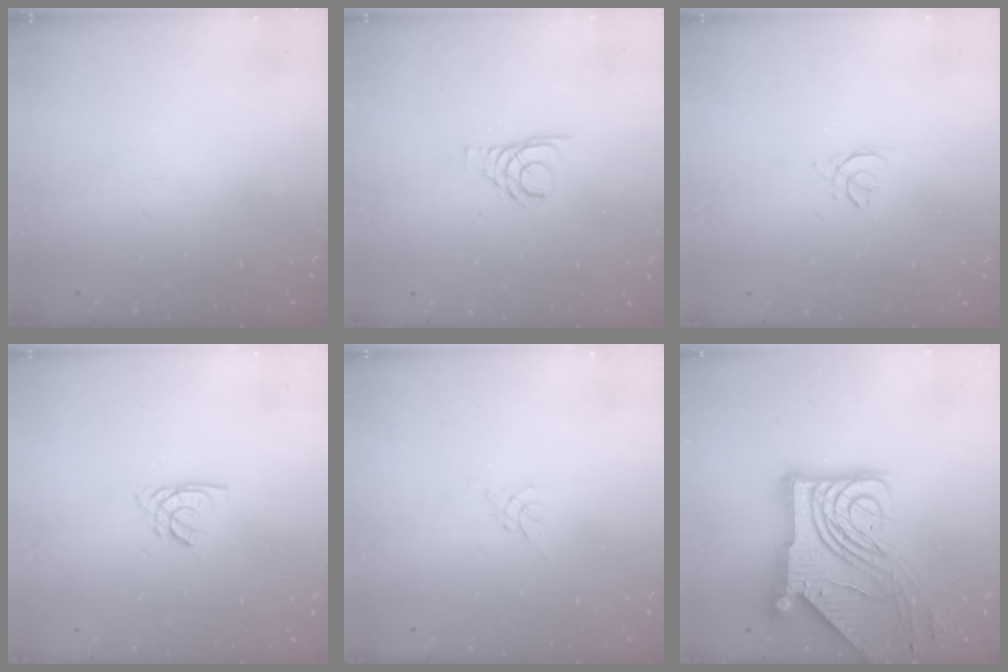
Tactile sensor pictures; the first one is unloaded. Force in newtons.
{"total": 3.6, "press": 3.6, "slide": 0.4}
{"total": 1.5, "press": 1.4, "slide": 0.6}
{"total": 1.8, "press": 1.8, "slide": 0.3}
{"total": 0.0}
{"total": 19.9, "press": 19.8, "slide": 2.6}